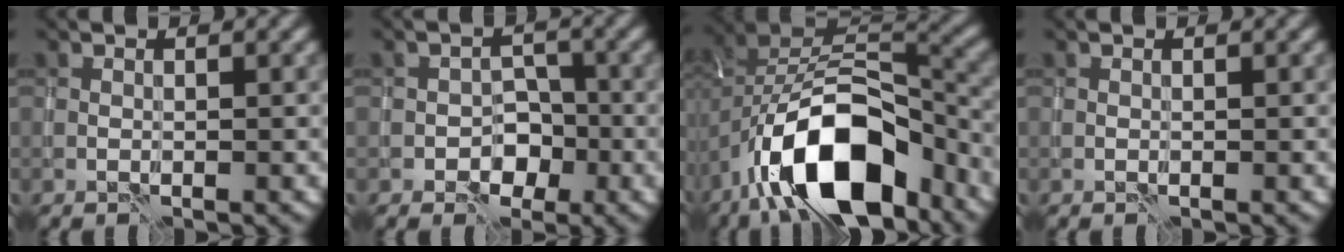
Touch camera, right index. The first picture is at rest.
{"total": 2.9, "force": [-1.4, 2.2, 1.3], "torque": [-0.007, 0.002, -0.023]}
{"total": 13.3, "force": [-7.6, 6.4, 8.8], "torque": [-0.143, -0.004, -0.140]}
{"total": 0.0}